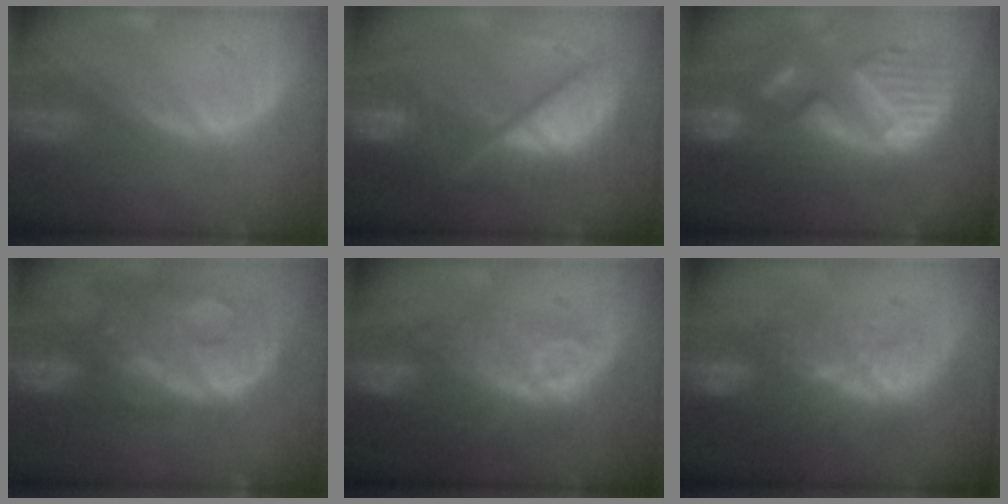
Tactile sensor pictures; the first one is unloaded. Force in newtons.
{"total": 11.0, "press": 10.9, "slide": 1.4}
{"total": 12.9, "press": 12.8, "slide": 1.3}
{"total": 13.7, "press": 11.1, "slide": 8.0}
{"total": 9.7, "press": 8.8, "slide": 4.0}
{"total": 9.5, "press": 8.9, "slide": 3.2}